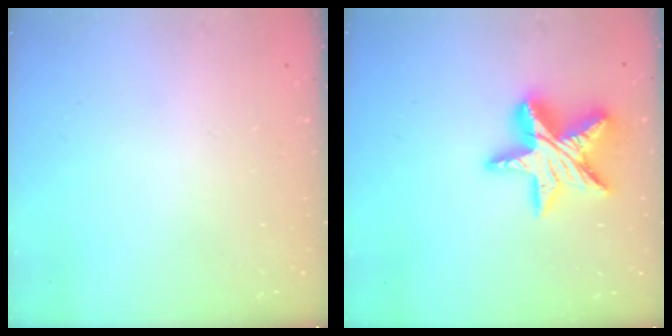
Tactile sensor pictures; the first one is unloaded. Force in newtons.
{"total": 17.9, "press": 17.9, "slide": 1.4}